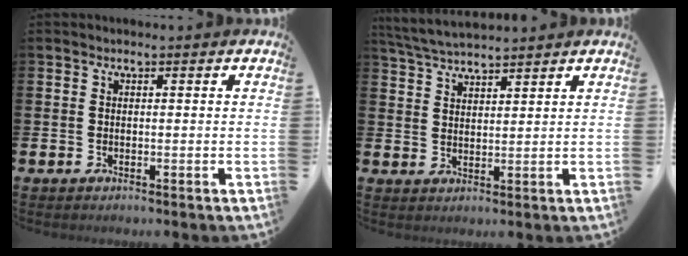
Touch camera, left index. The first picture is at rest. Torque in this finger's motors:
{"motor_torque": [0.67, -1.06, 0.12, 0.16]}